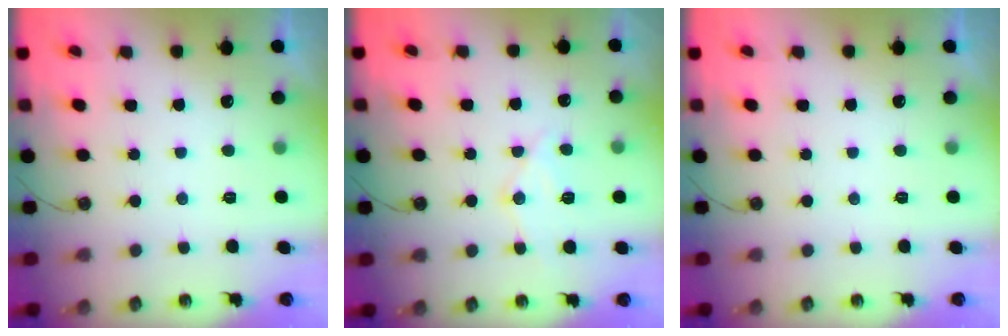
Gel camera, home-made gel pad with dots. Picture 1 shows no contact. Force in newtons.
{"total": 11.8, "press": 11.7, "slide": 1.2}
{"total": 0.0}